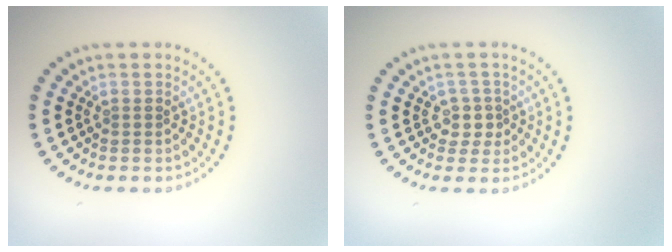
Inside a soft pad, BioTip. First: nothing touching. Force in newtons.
{"total": 1.6, "press": 1.2, "slide": 1.0}